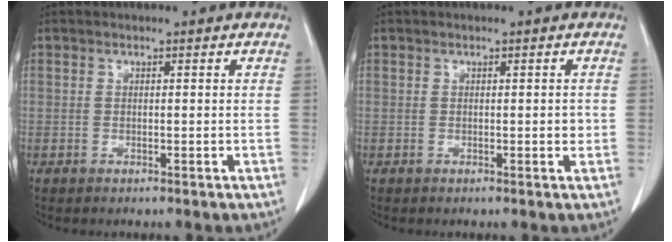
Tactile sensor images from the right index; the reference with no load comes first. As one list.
[{"total": 0.9, "force": [-0.1, 0.4, 0.9], "torque": [-0.010, 0.001, 0.000]}]